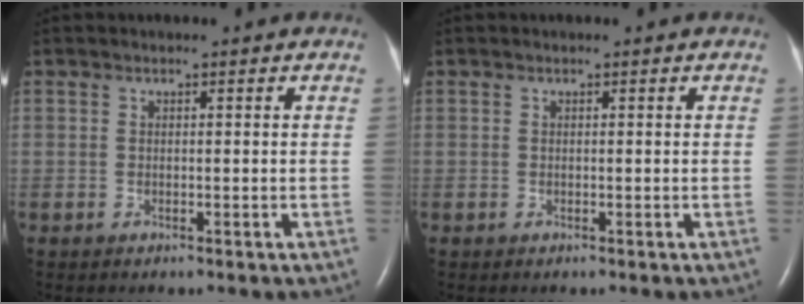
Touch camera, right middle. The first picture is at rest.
{"total": 0.0}